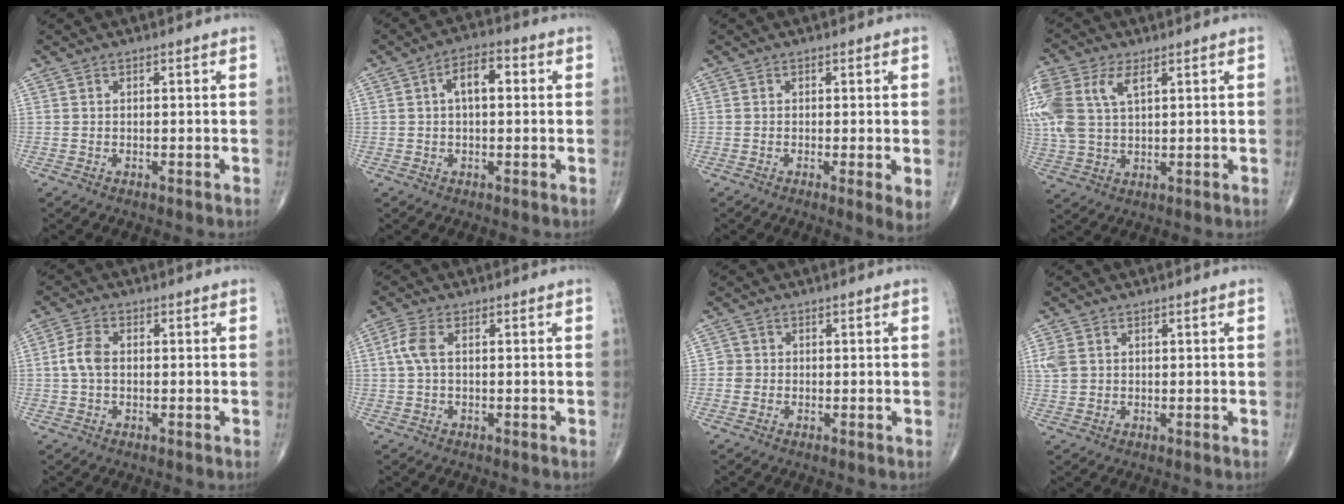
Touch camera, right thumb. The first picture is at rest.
{"total": 6.1, "force": [1.0, 3.1, 5.2], "torque": [-0.077, 0.018, 0.008]}
{"total": 3.1, "force": [-0.2, 0.5, 3.0], "torque": [-0.052, -0.013, -0.009]}
{"total": 14.8, "force": [5.1, 8.5, 11.0], "torque": [-0.282, 0.011, 0.100]}
{"total": 4.4, "force": [0.1, 2.8, 3.4], "torque": [-0.077, 0.011, -0.005]}
{"total": 3.9, "force": [0.6, 1.9, 3.3], "torque": [-0.095, 0.012, 0.008]}
{"total": 1.7, "force": [-0.2, 1.7, 0.1], "torque": [0.014, 0.008, -0.008]}
{"total": 3.6, "force": [0.9, 2.8, 2.1], "torque": [-0.046, 0.004, 0.022]}